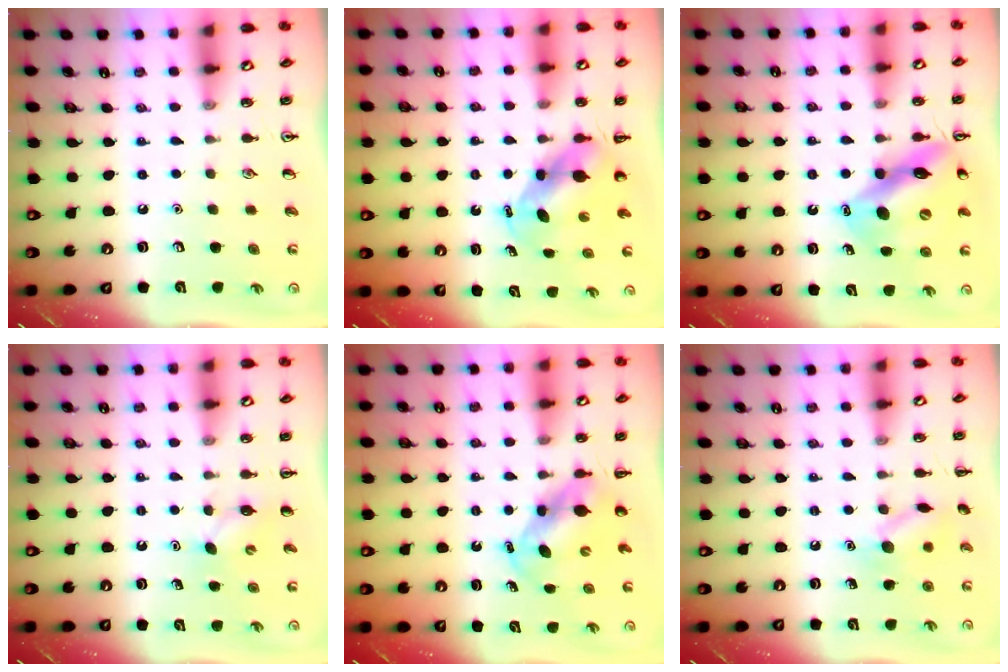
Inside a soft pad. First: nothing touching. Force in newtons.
{"total": 5.1, "press": 5.0, "slide": 0.9}
{"total": 13.5, "press": 13.0, "slide": 3.8}
{"total": 4.0, "press": 3.9, "slide": 0.9}
{"total": 5.6, "press": 5.5, "slide": 0.8}
{"total": 9.9, "press": 9.9, "slide": 0.6}